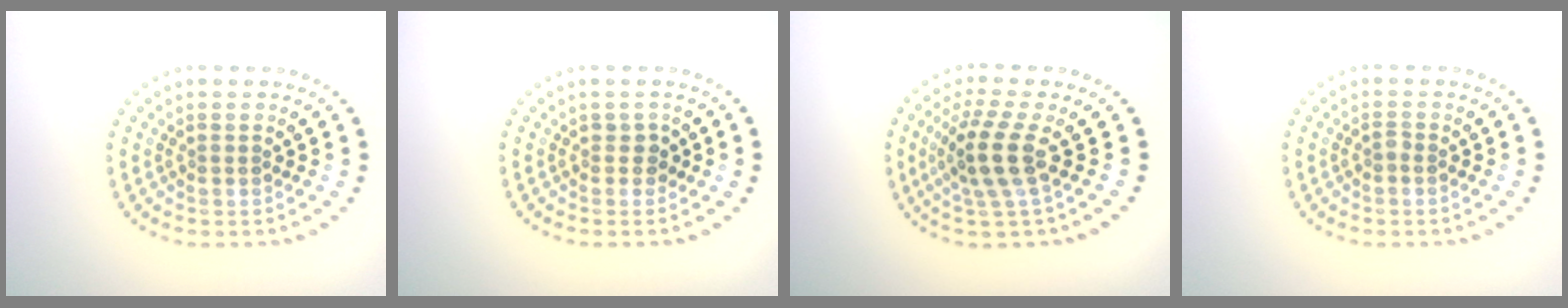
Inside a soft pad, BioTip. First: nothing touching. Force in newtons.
{"total": 1.1, "press": 1.0, "slide": 0.5}
{"total": 3.9, "press": 3.0, "slide": 2.5}
{"total": 0.6, "press": 0.5, "slide": 0.3}